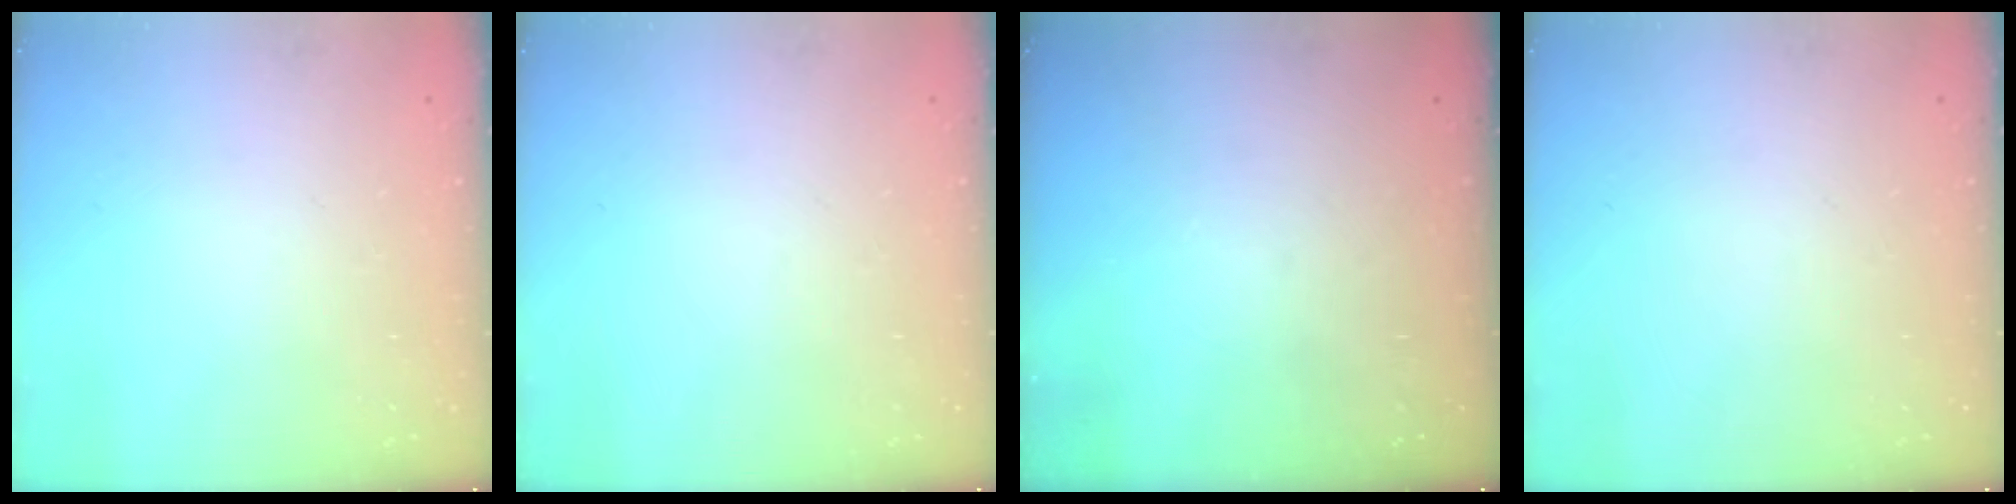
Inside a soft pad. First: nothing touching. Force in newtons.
{"total": 0.0}
{"total": 0.0}
{"total": 0.0}